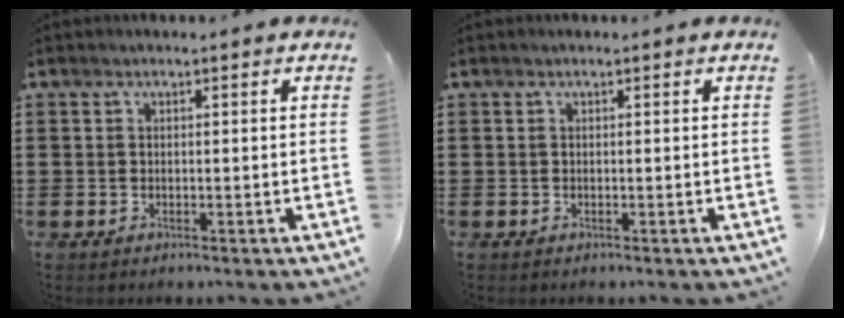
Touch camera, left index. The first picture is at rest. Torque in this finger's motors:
{"motor_torque": [0.00, 0.00, 0.00, -0.01]}